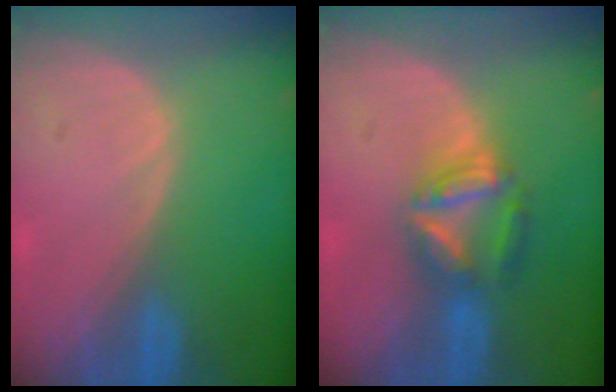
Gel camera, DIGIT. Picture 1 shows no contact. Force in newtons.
{"total": 6.0, "press": 5.9, "slide": 1.0}